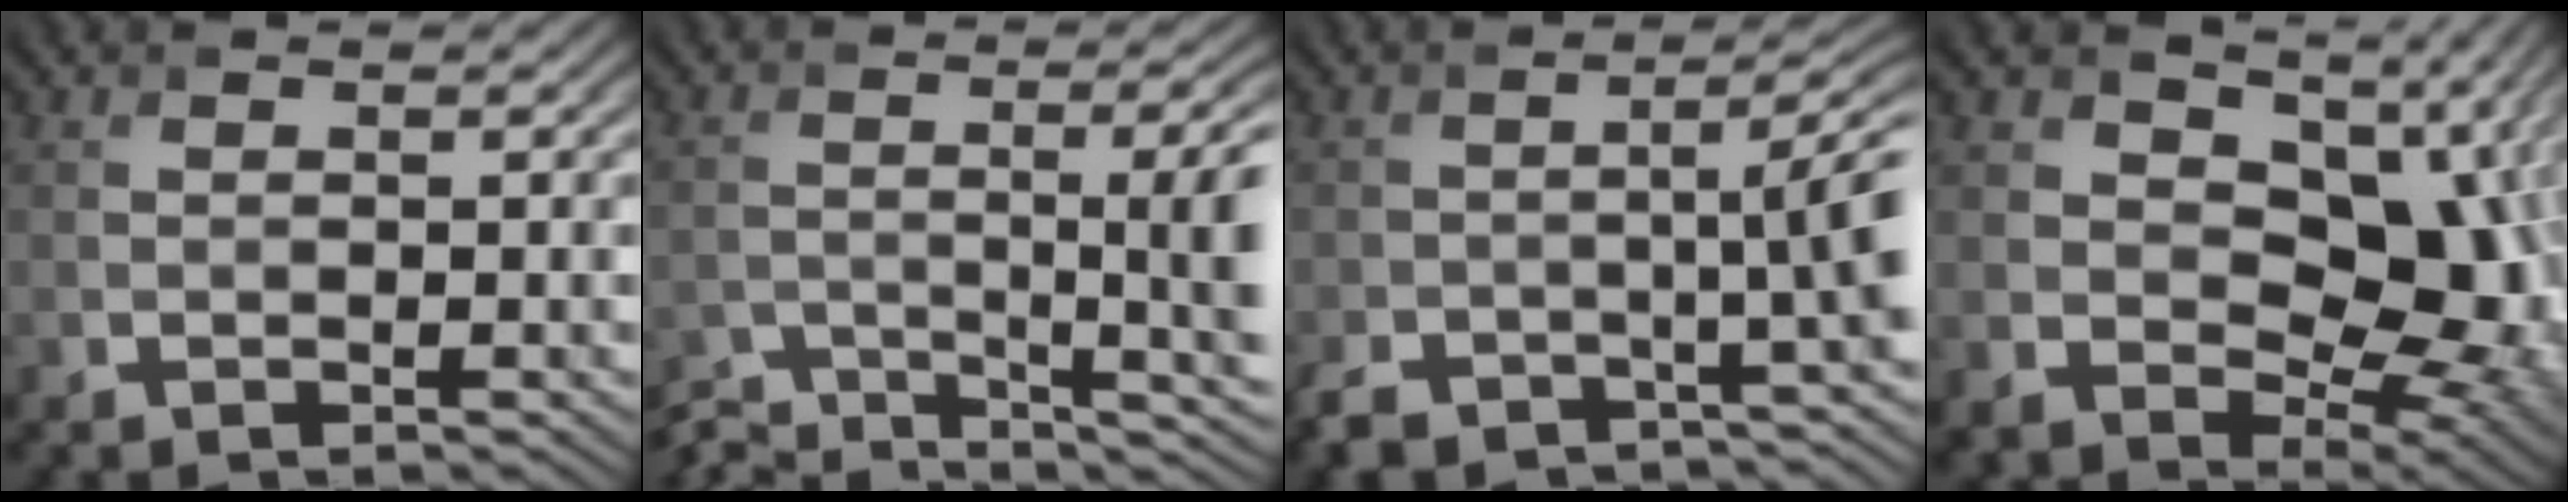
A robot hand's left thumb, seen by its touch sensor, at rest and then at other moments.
{"total": 10.7, "force": [-6.2, 2.9, 8.2], "torque": [-0.112, -0.011, -0.099]}
{"total": 8.6, "force": [-4.7, 2.6, 6.7], "torque": [-0.097, -0.011, -0.088]}
{"total": 15.7, "force": [2.2, 11.1, 10.9], "torque": [-0.151, -0.017, 0.060]}